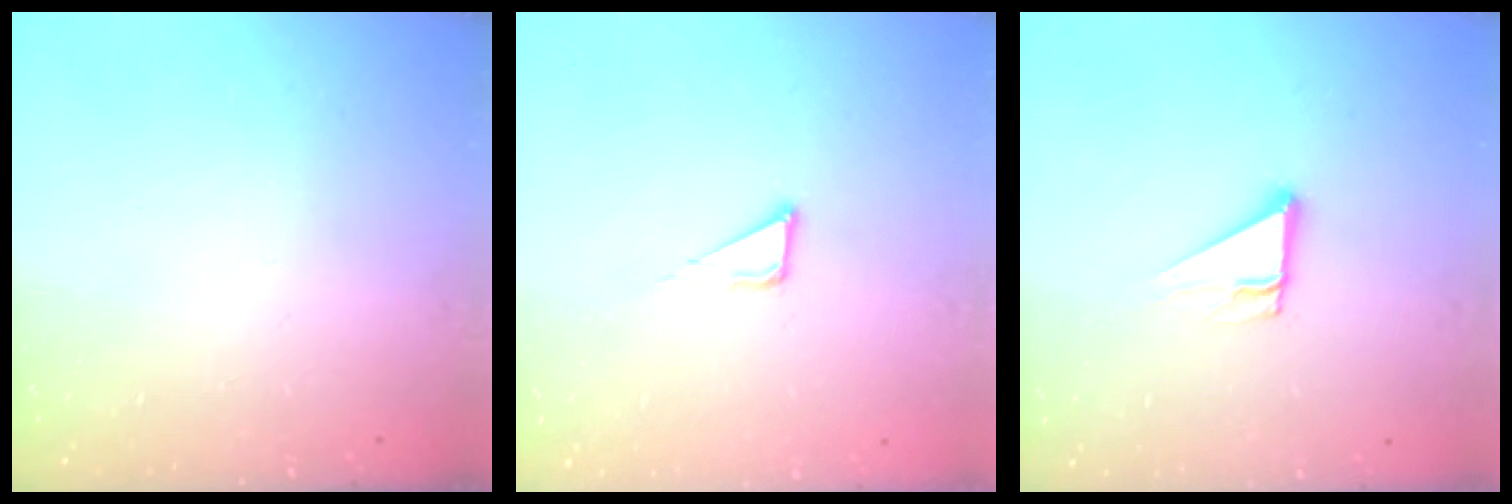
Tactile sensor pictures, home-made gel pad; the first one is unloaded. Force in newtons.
{"total": 3.6, "press": 3.6, "slide": 0.3}
{"total": 4.3, "press": 4.3, "slide": 0.4}